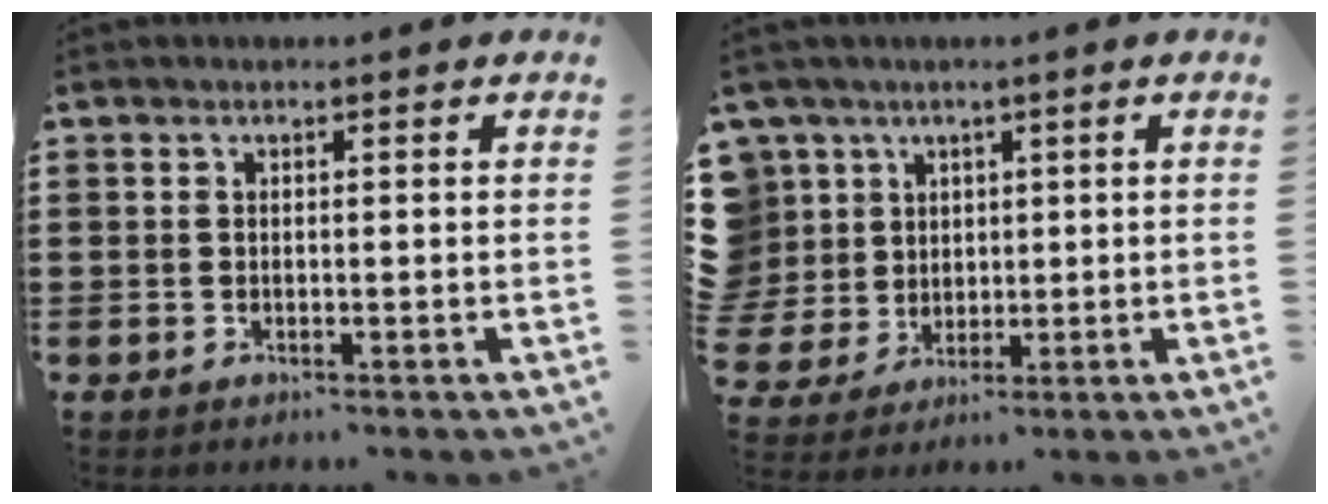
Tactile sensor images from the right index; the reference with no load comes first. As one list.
[{"total": 7.2, "force": [1.9, 6.9, 0.7], "torque": [-0.060, 0.012, 0.038]}]